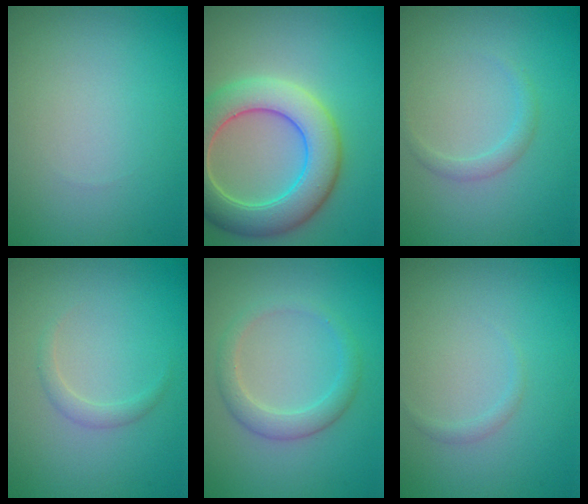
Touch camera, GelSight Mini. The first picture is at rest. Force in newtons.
{"total": 7.5, "press": 7.5, "slide": 0.5}
{"total": 1.2, "press": 1.1, "slide": 0.2}
{"total": 1.1, "press": 1.1, "slide": 0.1}
{"total": 2.6, "press": 2.6, "slide": 0.2}
{"total": 0.6, "press": 0.6, "slide": 0.1}